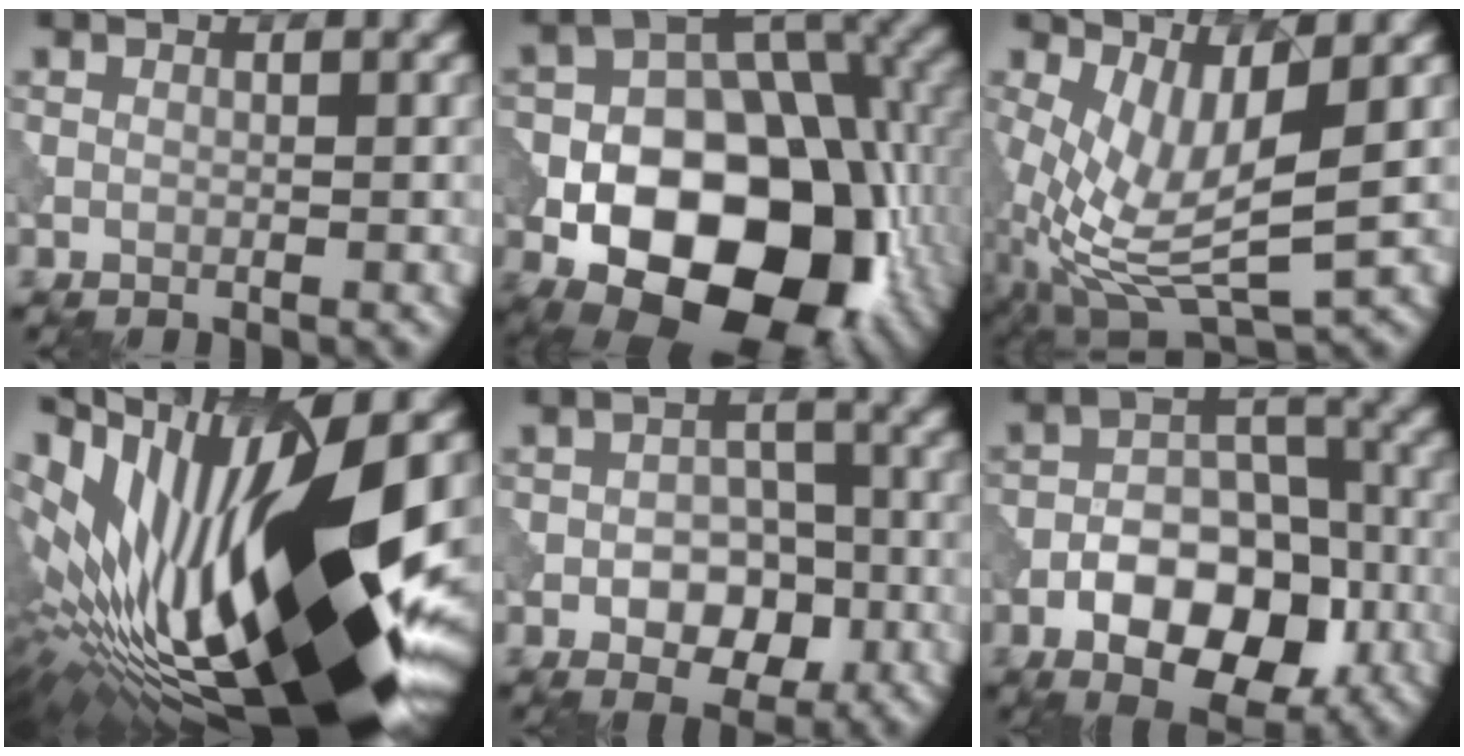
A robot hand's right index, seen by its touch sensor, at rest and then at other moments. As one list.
[{"total": 18.0, "force": [-5.3, 11.4, 12.8], "torque": [-0.166, -0.006, -0.088]}, {"total": 7.9, "force": [-0.5, 3.3, 7.2], "torque": [-0.163, -0.016, -0.003]}, {"total": 20.0, "force": [0.8, 6.7, 18.8], "torque": [-0.326, -0.010, 0.001]}, {"total": 5.4, "force": [-1.9, 3.5, 3.6], "torque": [-0.036, 0.005, -0.032]}, {"total": 9.2, "force": [-3.8, 5.5, 6.3], "torque": [-0.095, 0.000, -0.065]}]